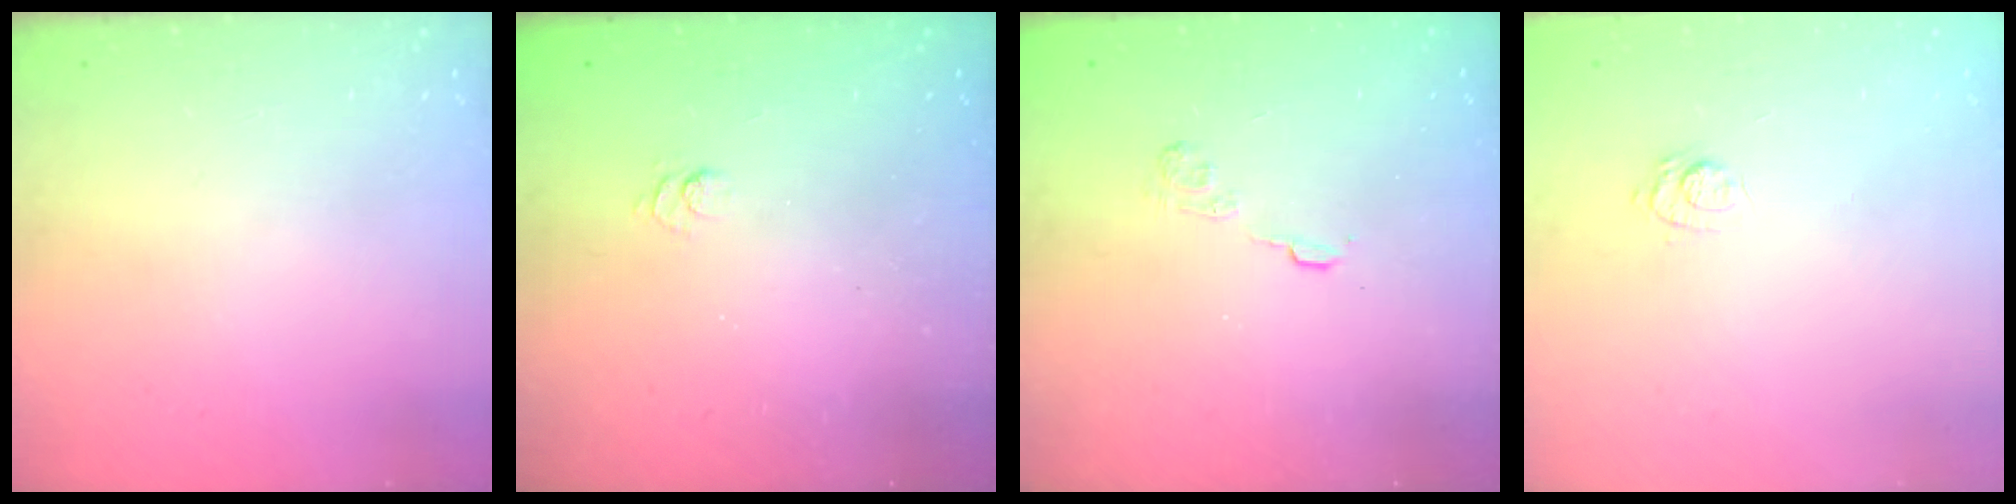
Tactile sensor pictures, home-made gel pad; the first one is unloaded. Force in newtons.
{"total": 2.4, "press": 1.9, "slide": 1.4}
{"total": 2.9, "press": 2.4, "slide": 1.5}
{"total": 5.0, "press": 4.8, "slide": 1.4}